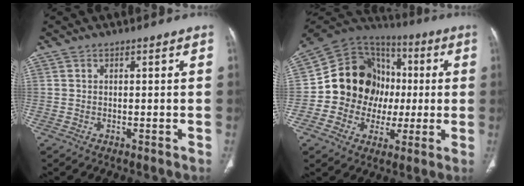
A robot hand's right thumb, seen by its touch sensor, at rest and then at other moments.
{"total": 19.3, "force": [-0.1, 16.5, 10.0], "torque": [-0.124, 0.039, 0.000]}